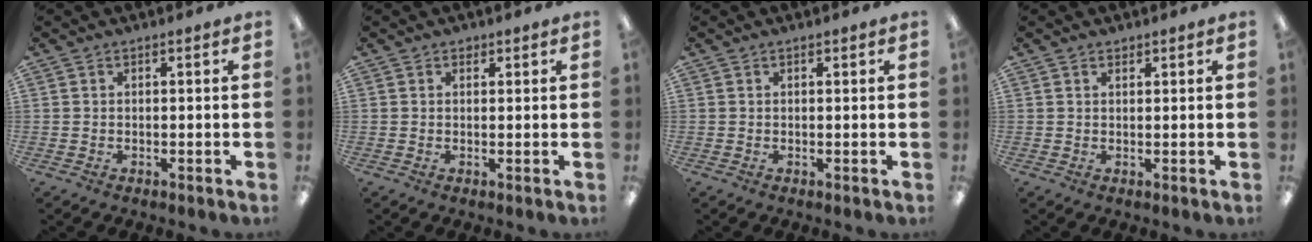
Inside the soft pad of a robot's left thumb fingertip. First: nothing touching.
{"total": 1.2, "force": [0.9, 0.8, 0.3], "torque": [0.003, -0.002, 0.014]}
{"total": 0.6, "force": [0.5, 0.3, 0.2], "torque": [-0.004, 0.001, 0.009]}
{"total": 1.3, "force": [1.1, 0.6, 0.4], "torque": [-0.008, 0.000, 0.021]}